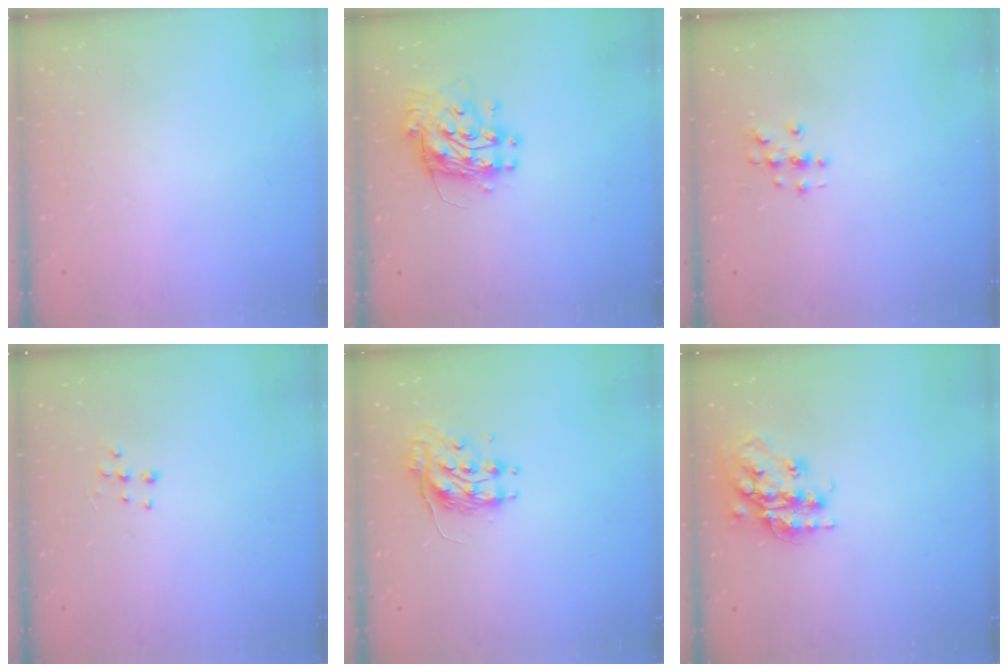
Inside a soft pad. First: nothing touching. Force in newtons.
{"total": 12.9, "press": 12.9, "slide": 1.1}
{"total": 2.9, "press": 2.9, "slide": 0.3}
{"total": 5.2, "press": 5.2, "slide": 0.7}
{"total": 8.8, "press": 8.8, "slide": 0.0}
{"total": 17.6, "press": 17.5, "slide": 1.3}